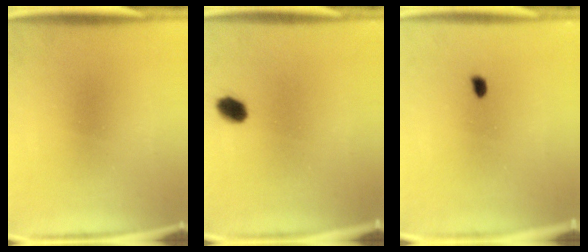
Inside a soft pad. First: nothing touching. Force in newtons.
{"total": 3.8}
{"total": 0.8}